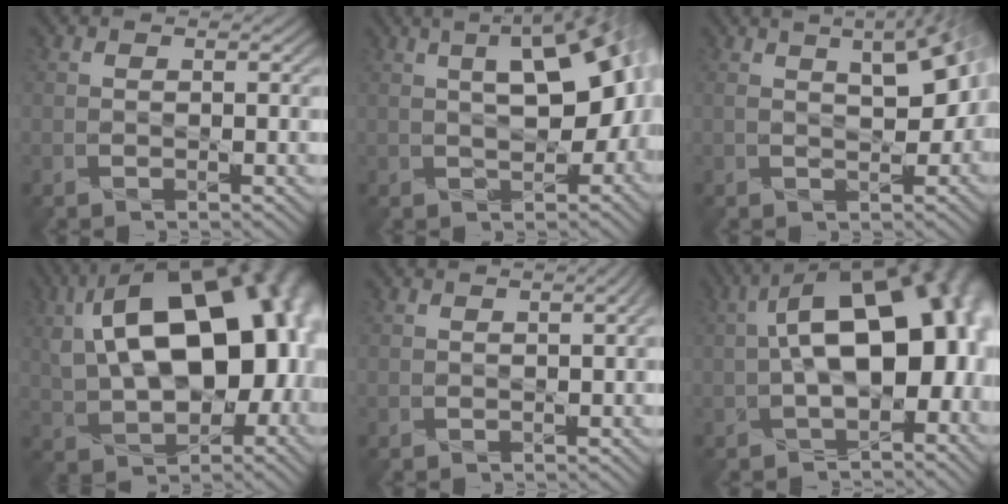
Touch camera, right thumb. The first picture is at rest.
{"total": 10.8, "force": [1.5, 5.0, 9.5], "torque": [-0.133, -0.003, 0.025]}
{"total": 7.9, "force": [1.7, 3.1, 7.1], "torque": [-0.110, 0.001, 0.025]}
{"total": 19.2, "force": [3.6, 10.4, 15.7], "torque": [-0.244, 0.020, 0.045]}
{"total": 2.4, "force": [-0.5, 1.1, 2.0], "torque": [-0.021, -0.009, 0.002]}
{"total": 15.5, "force": [0.9, 8.1, 13.2], "torque": [-0.182, -0.003, 0.028]}